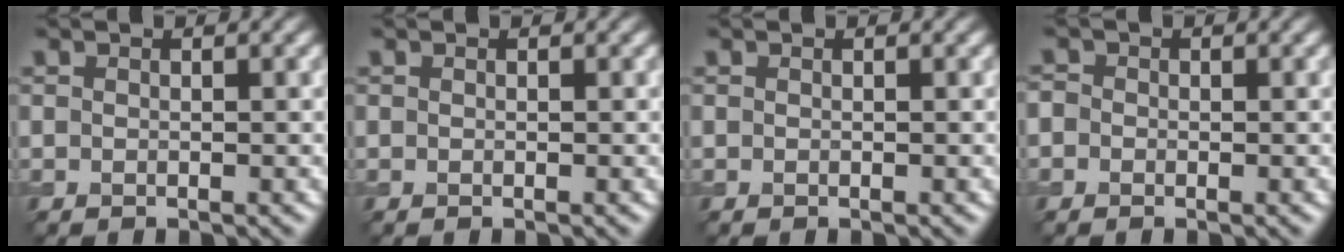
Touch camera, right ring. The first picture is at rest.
{"total": 0.0}
{"total": 0.0}
{"total": 1.0, "force": [-0.2, 1.0, 0.2], "torque": [-0.002, -0.002, -0.011]}